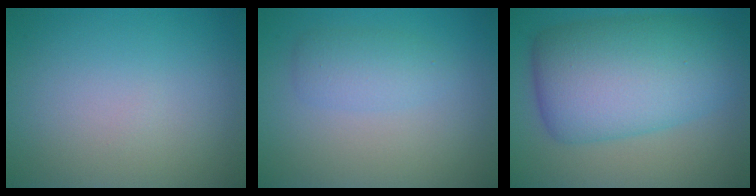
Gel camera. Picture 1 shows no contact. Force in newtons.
{"total": 2.3, "press": 2.2, "slide": 0.2}
{"total": 10.5, "press": 10.5, "slide": 0.2}